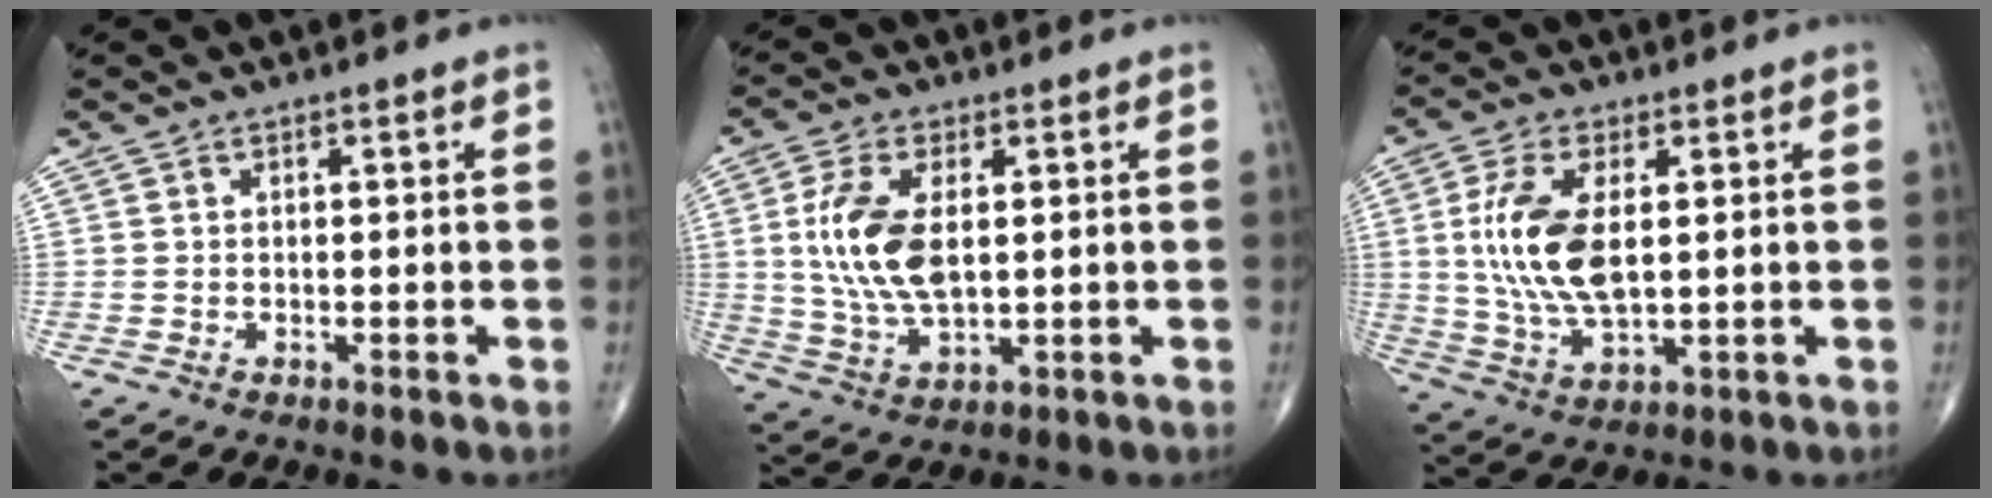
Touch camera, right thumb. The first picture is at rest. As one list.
[{"total": 12.0, "force": [1.7, 6.1, 10.3], "torque": [-0.213, -0.009, 0.037]}, {"total": 13.1, "force": [1.7, 6.3, 11.3], "torque": [-0.234, -0.009, 0.039]}]